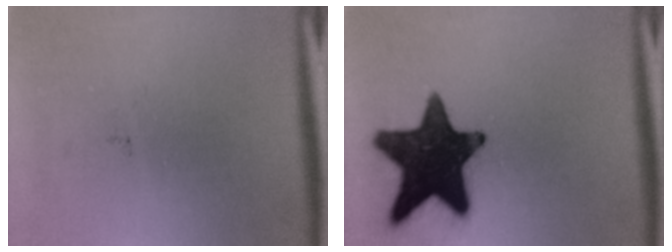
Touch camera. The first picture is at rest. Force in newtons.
{"total": 17.7}